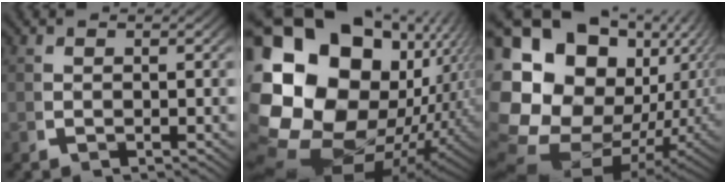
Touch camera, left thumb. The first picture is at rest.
{"total": 28.3, "force": [0.7, 20.6, 19.4], "torque": [-0.386, -0.058, 0.026]}
{"total": 23.1, "force": [0.1, 18.3, 14.0], "torque": [-0.342, -0.078, 0.016]}